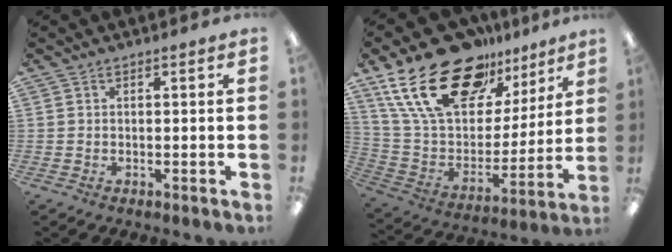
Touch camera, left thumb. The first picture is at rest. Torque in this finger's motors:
{"motor_torque": [0.63, 0.60, 1.41, -1.36, 0.19]}